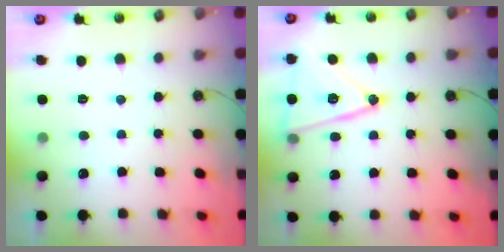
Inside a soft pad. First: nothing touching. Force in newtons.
{"total": 15.5, "press": 15.1, "slide": 3.7}